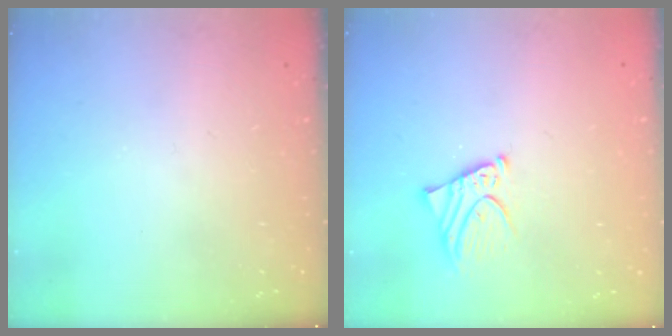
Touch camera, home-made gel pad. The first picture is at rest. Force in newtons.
{"total": 4.5, "press": 4.5, "slide": 0.6}